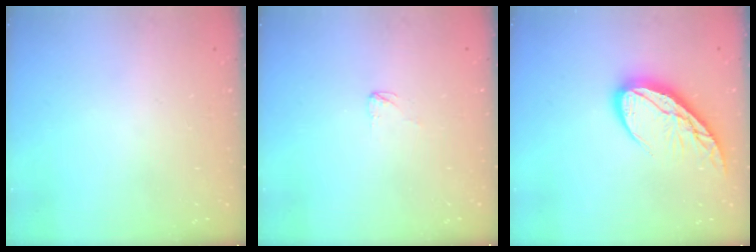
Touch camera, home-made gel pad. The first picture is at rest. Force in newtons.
{"total": 2.3, "press": 2.3, "slide": 0.2}
{"total": 11.8, "press": 11.7, "slide": 1.2}